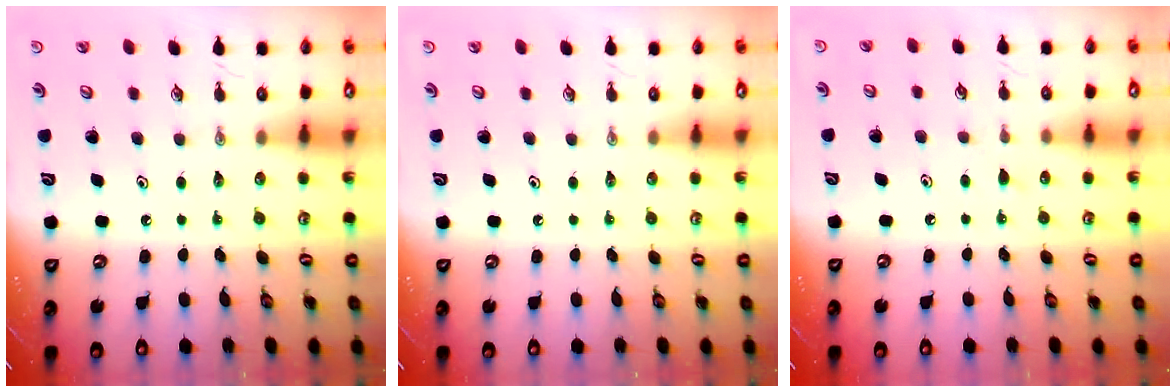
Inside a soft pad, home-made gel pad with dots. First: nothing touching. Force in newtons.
{"total": 0.0}
{"total": 4.2, "press": 4.2, "slide": 0.5}